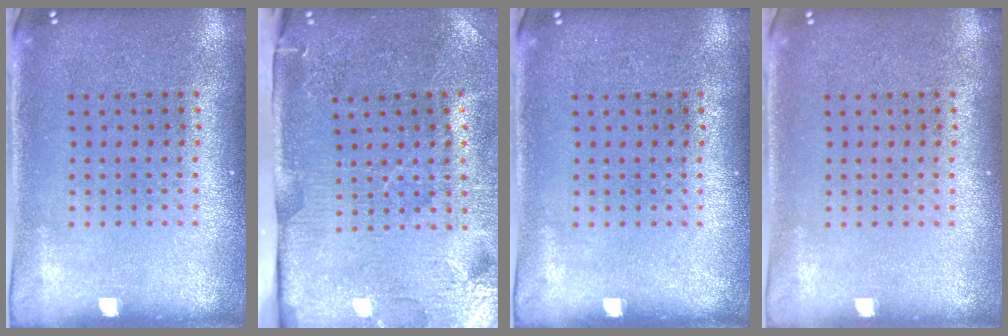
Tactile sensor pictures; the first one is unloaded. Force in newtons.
{"total": 4.5, "press": 3.7, "slide": 2.5}
{"total": 0.0}
{"total": 0.0}